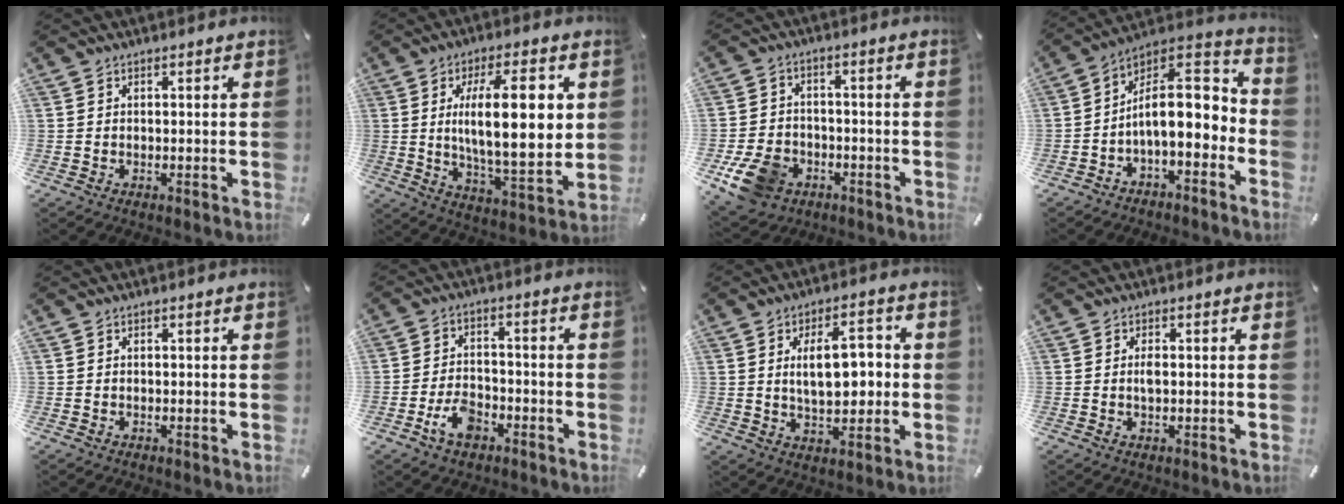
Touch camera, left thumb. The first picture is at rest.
{"total": 18.8, "force": [3.5, 6.7, 17.2], "torque": [-0.277, -0.013, 0.046]}
{"total": 11.0, "force": [-5.2, 8.0, 5.3], "torque": [-0.112, 0.030, -0.093]}
{"total": 12.5, "force": [-0.7, 7.1, 10.3], "torque": [-0.161, -0.011, -0.012]}
{"total": 0.0}
{"total": 7.5, "force": [-4.0, 4.7, 4.3], "torque": [-0.089, 0.020, -0.073]}
{"total": 11.3, "force": [1.1, 6.3, 9.3], "torque": [-0.134, 0.005, 0.016]}
{"total": 1.9, "force": [0.0, 0.7, 1.8], "torque": [-0.035, 0.001, -0.001]}